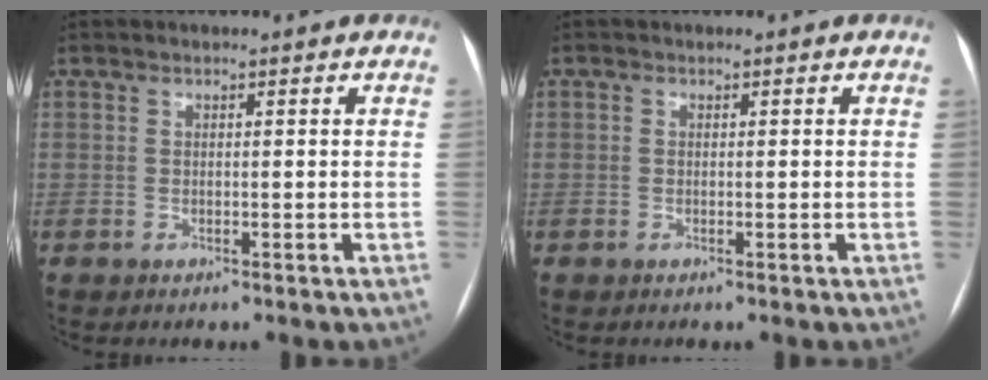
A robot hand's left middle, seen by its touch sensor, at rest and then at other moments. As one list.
[{"total": 0.0}]